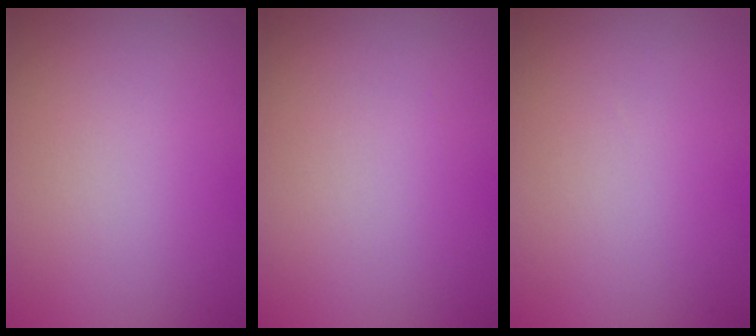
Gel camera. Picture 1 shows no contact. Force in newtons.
{"total": 0.0}
{"total": 0.0}